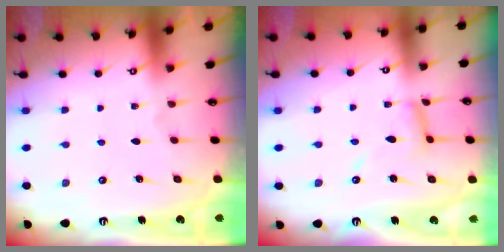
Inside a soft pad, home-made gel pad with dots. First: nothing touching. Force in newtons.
{"total": 8.4, "press": 8.4, "slide": 0.5}